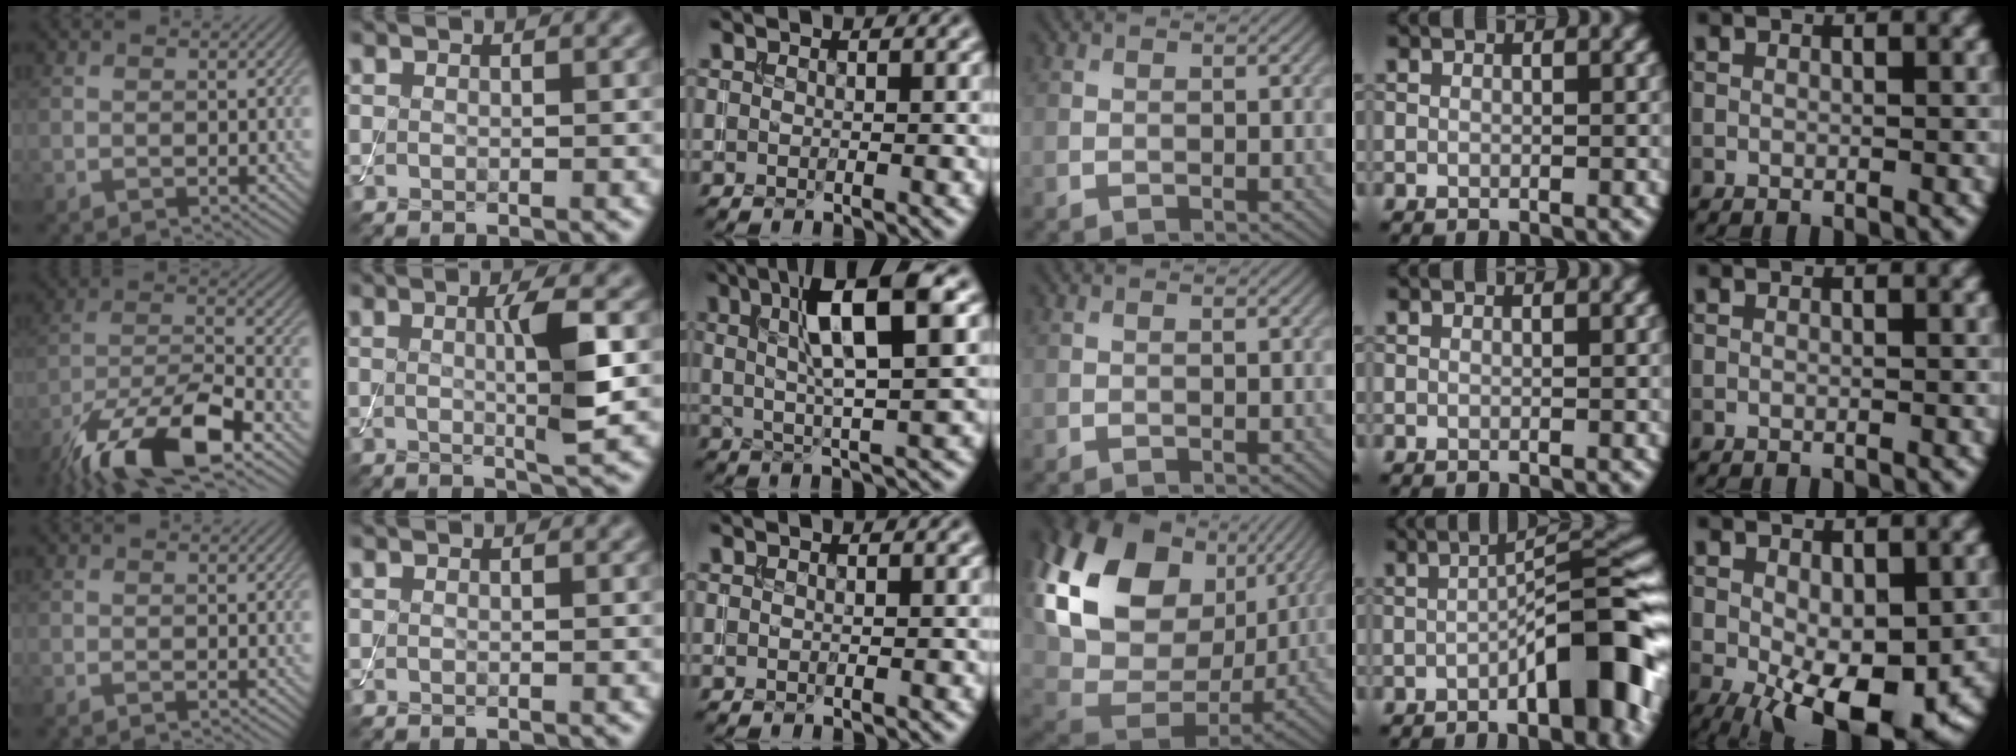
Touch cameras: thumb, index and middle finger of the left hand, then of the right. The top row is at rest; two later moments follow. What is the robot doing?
{"motion": "assemble", "object": "toy tower of hanoi"}